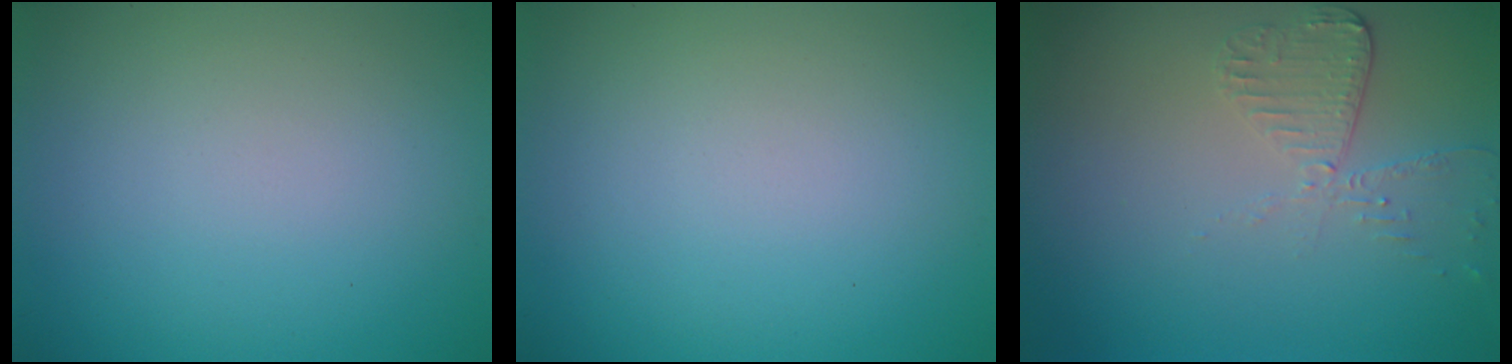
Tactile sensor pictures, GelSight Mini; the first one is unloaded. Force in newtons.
{"total": 0.0}
{"total": 2.0, "press": 1.9, "slide": 0.6}